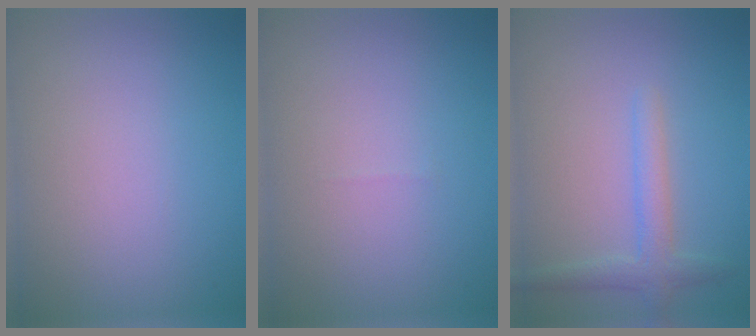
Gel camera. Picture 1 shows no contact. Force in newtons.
{"total": 0.0}
{"total": 2.3, "press": 2.3, "slide": 0.1}